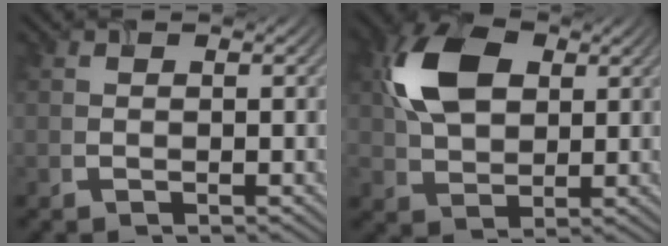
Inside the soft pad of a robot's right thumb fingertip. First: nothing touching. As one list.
[{"total": 9.8, "force": [2.8, 6.4, 6.9], "torque": [-0.163, 0.015, 0.049]}]